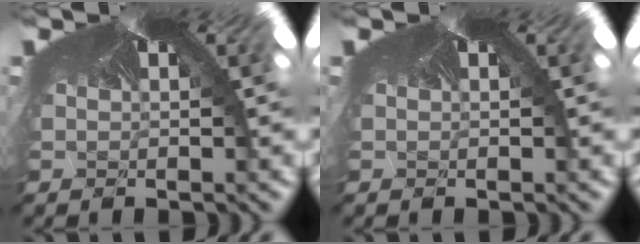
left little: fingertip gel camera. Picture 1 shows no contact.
{"total": 0.0}